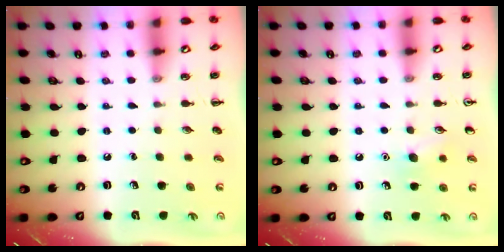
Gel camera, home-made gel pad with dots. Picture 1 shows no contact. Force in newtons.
{"total": 7.2, "press": 6.9, "slide": 2.0}